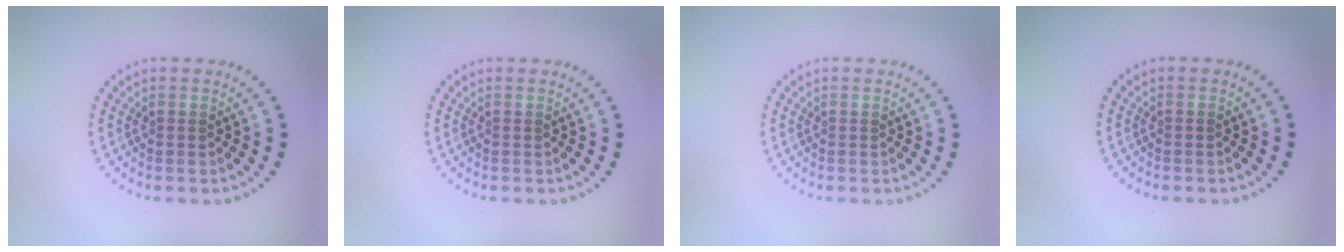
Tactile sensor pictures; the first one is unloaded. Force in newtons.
{"total": 0.0}
{"total": 0.0}
{"total": 0.0}